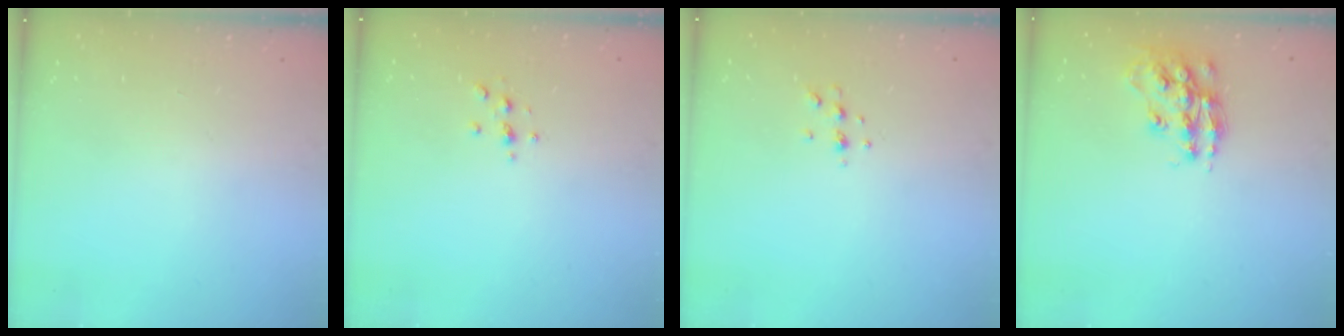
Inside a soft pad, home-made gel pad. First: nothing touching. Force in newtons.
{"total": 2.1, "press": 2.1, "slide": 0.2}
{"total": 4.1, "press": 4.1, "slide": 0.8}
{"total": 14.4, "press": 14.3, "slide": 1.0}